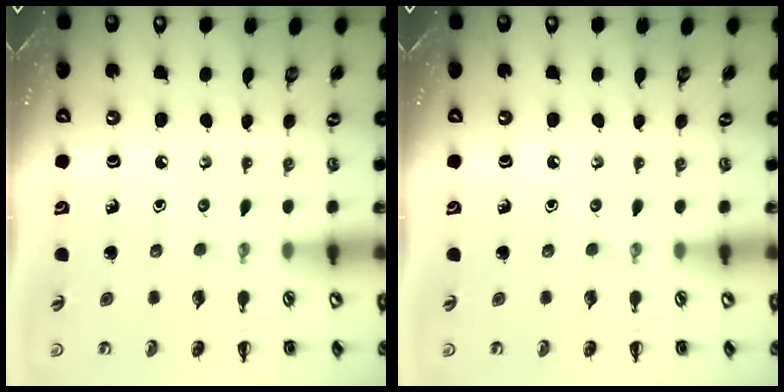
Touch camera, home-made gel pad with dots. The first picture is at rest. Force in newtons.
{"total": 0.0}